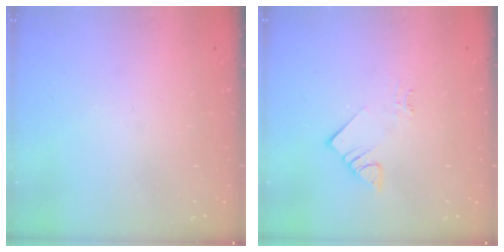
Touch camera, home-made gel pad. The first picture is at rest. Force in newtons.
{"total": 3.7, "press": 3.7, "slide": 0.3}